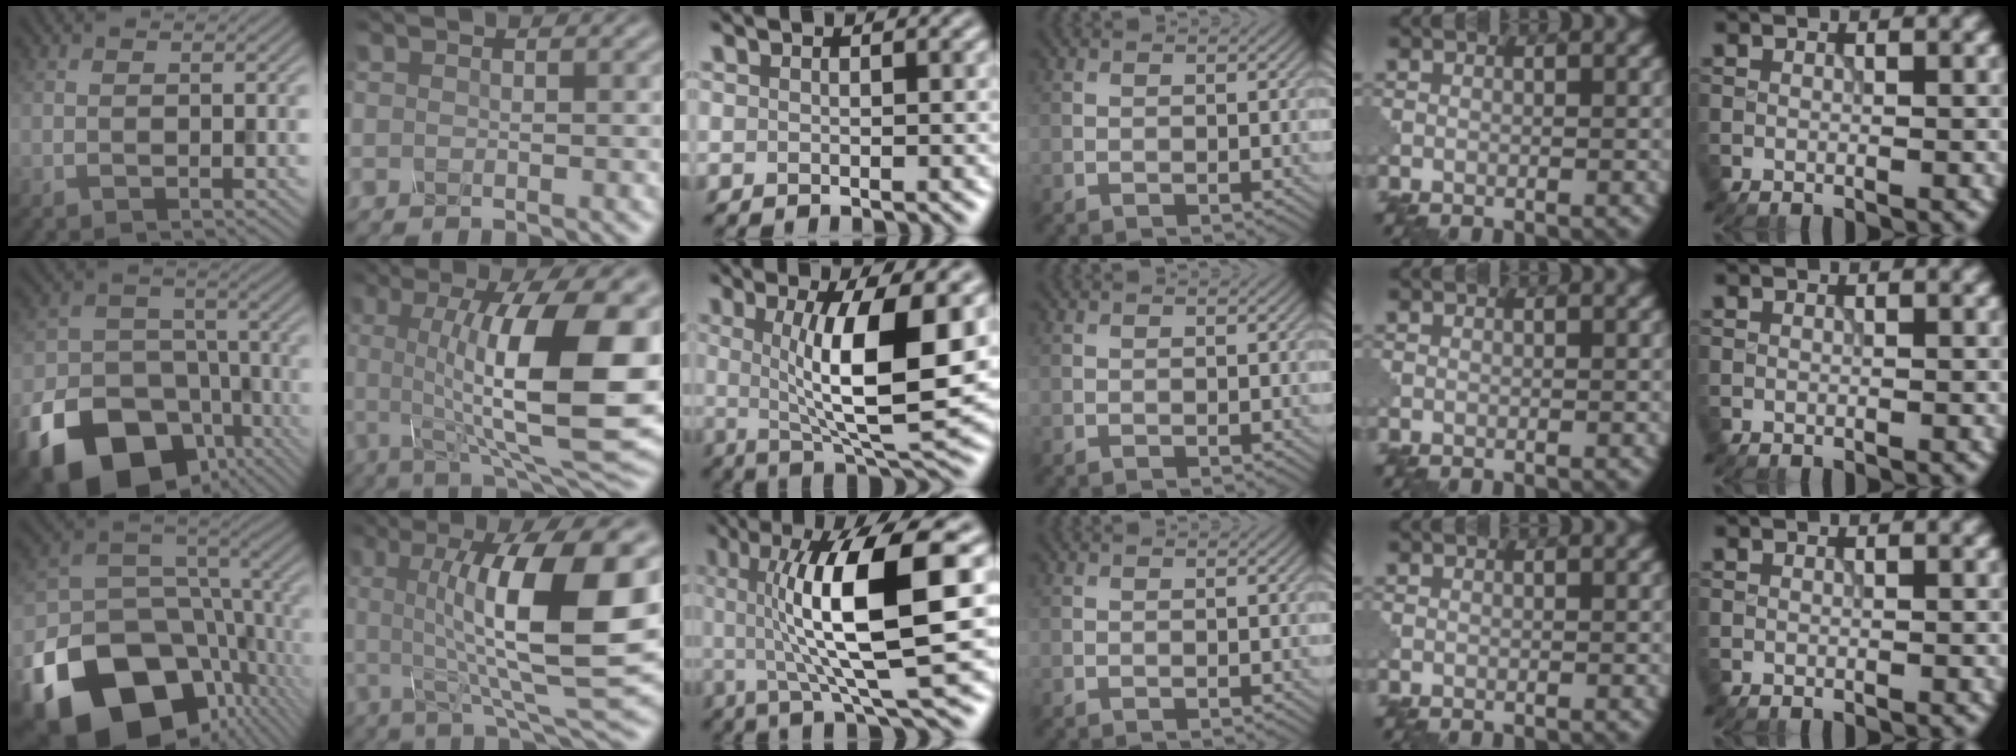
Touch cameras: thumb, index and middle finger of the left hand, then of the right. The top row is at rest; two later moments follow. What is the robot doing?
{"motion": "shake", "object": "sieve"}